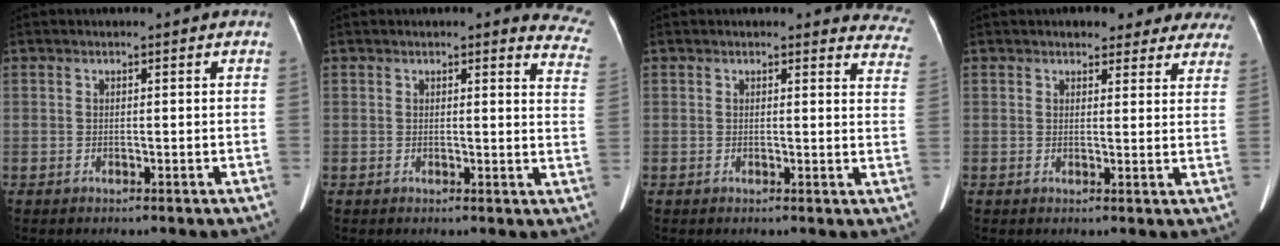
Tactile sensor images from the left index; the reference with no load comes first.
{"total": 8.1, "force": [7.5, 1.7, 2.5], "torque": [0.005, -0.038, 0.042]}
{"total": 7.8, "force": [7.5, 2.0, 0.3], "torque": [0.042, -0.042, 0.033]}
{"total": 9.3, "force": [8.0, 3.8, 2.7], "torque": [0.005, 0.005, 0.075]}